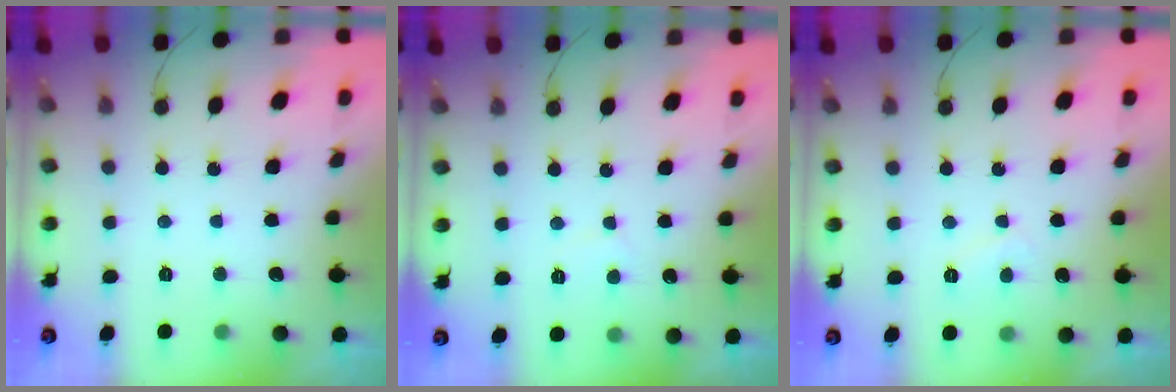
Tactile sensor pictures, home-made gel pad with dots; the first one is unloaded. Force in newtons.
{"total": 2.6, "press": 2.6, "slide": 0.2}
{"total": 3.0, "press": 3.0, "slide": 0.4}